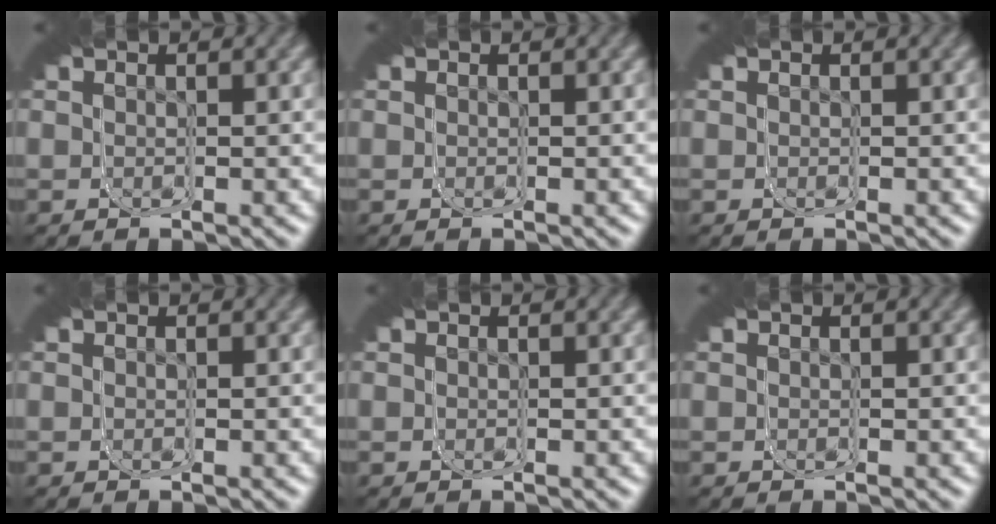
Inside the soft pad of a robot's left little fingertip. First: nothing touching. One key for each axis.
{"total": 0.0}
{"total": 0.0}
{"total": 0.0}
{"total": 0.0}
{"total": 0.0}